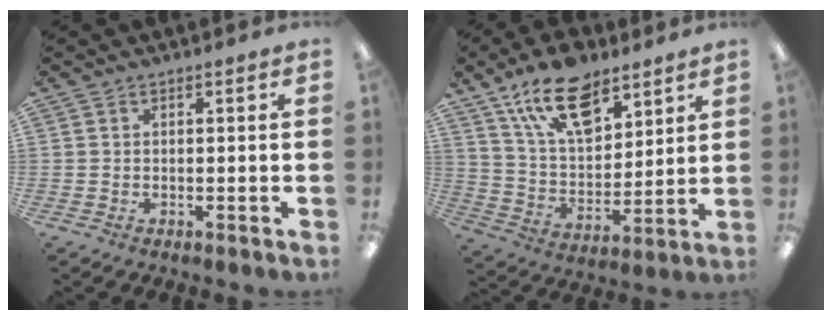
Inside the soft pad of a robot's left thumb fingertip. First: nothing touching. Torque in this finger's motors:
{"motor_torque": [0.47, 0.57, 1.41, -1.37, 0.16]}